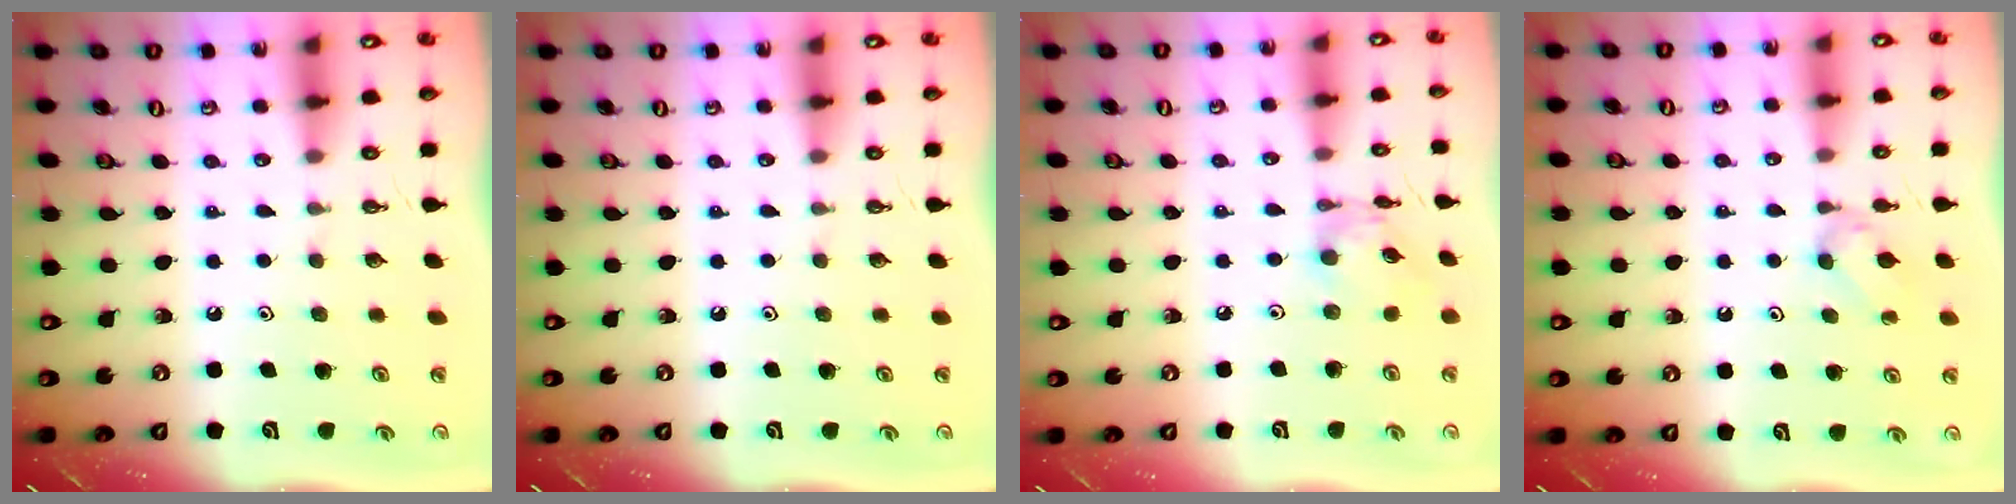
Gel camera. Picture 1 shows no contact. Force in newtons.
{"total": 0.0}
{"total": 5.0, "press": 5.0, "slide": 0.2}
{"total": 3.1, "press": 3.0, "slide": 0.7}